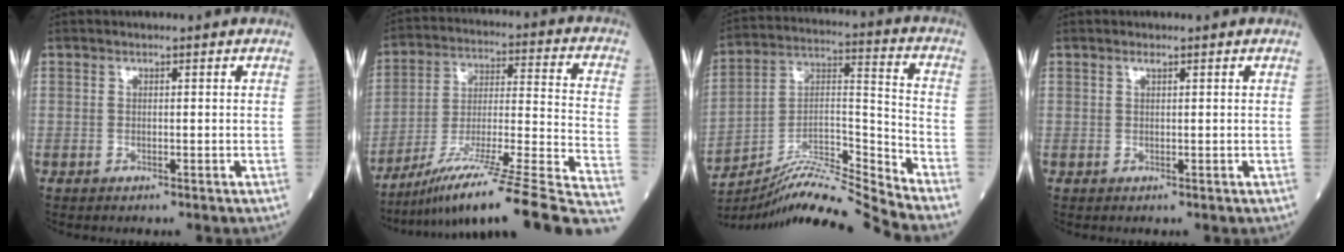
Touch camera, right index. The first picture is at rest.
{"total": 25.4, "force": [-20.0, 0.1, 15.6], "torque": [-0.170, 0.001, -0.312]}
{"total": 15.0, "force": [-14.1, -2.9, 4.0], "torque": [-0.067, 0.040, -0.252]}
{"total": 0.5, "force": [0.4, 0.0, 0.4], "torque": [-0.010, -0.001, 0.006]}